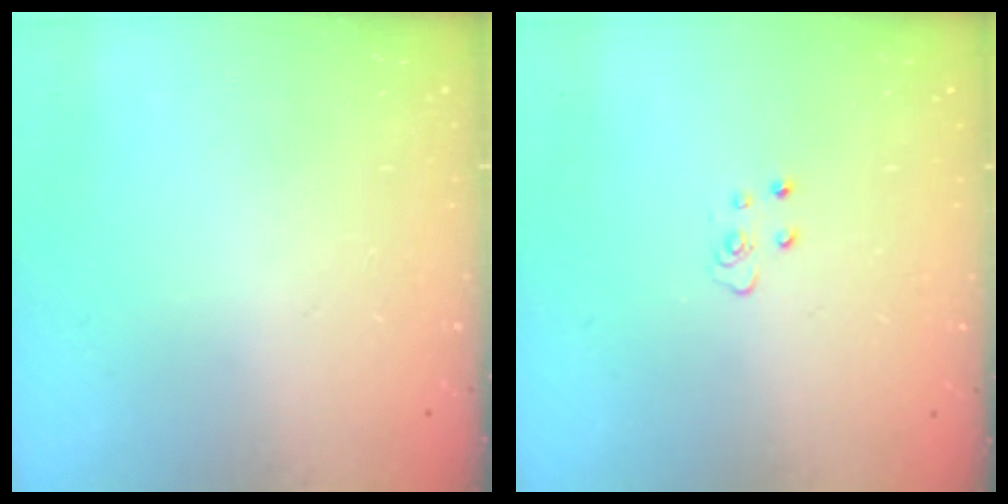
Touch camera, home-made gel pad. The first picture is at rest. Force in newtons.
{"total": 4.4, "press": 4.3, "slide": 0.3}